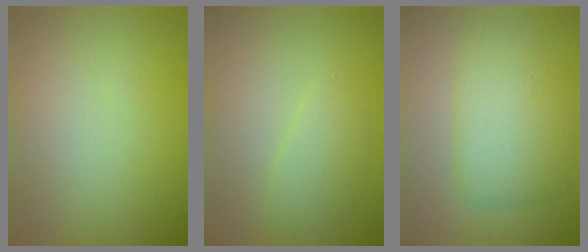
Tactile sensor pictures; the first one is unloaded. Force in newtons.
{"total": 2.0, "press": 2.0, "slide": 0.1}
{"total": 4.4, "press": 4.4, "slide": 0.1}